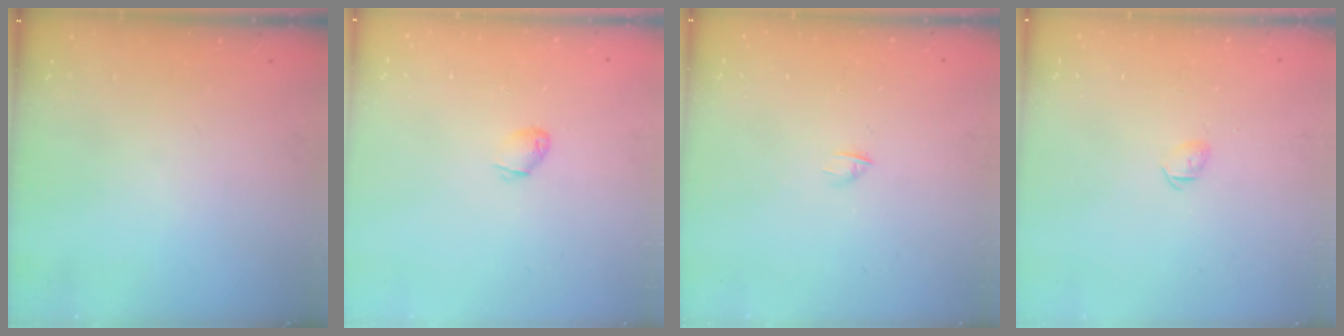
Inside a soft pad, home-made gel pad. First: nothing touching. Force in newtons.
{"total": 2.4, "press": 2.4, "slide": 0.4}
{"total": 1.9, "press": 1.8, "slide": 0.5}
{"total": 3.4, "press": 3.3, "slide": 0.9}